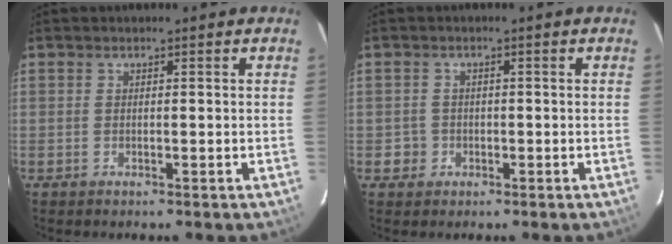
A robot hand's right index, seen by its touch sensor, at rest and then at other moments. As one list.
[{"total": 2.8, "force": [-0.8, 2.7, 0.0], "torque": [0.001, 0.014, -0.010]}]